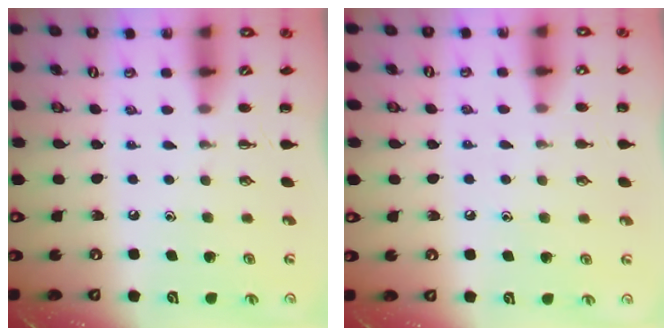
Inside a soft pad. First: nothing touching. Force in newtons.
{"total": 5.2, "press": 5.0, "slide": 1.4}